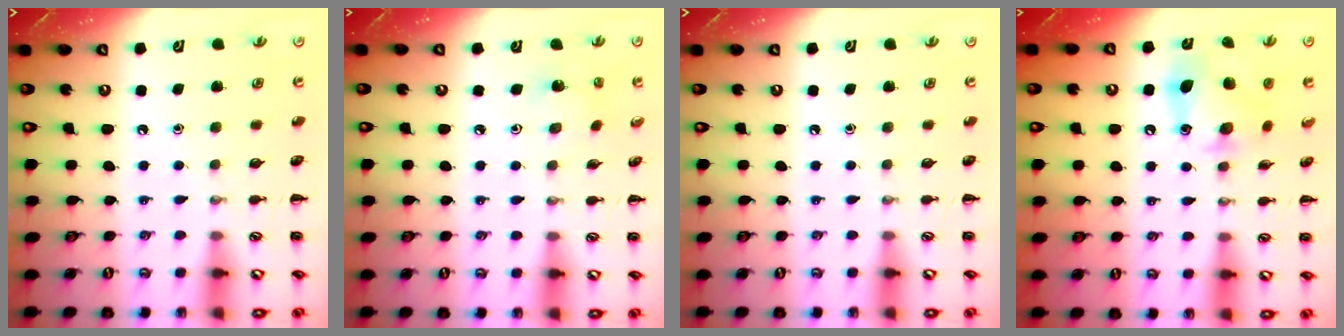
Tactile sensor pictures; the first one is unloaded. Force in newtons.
{"total": 2.7, "press": 2.5, "slide": 0.9}
{"total": 0.0}
{"total": 11.4, "press": 11.3, "slide": 1.7}